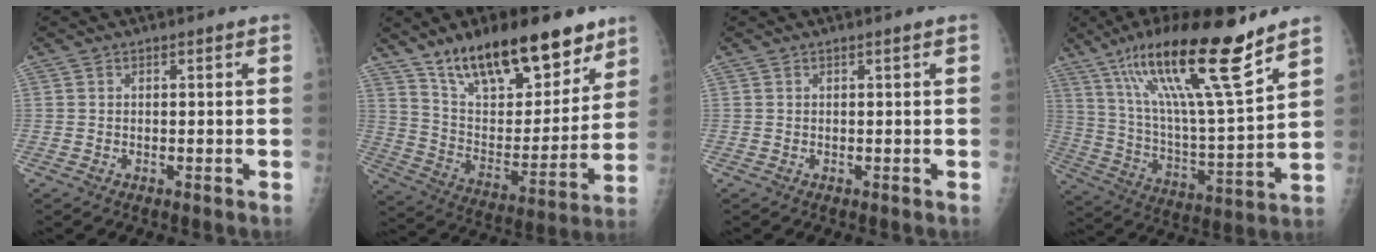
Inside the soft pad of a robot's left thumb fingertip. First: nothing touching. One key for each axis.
{"total": 23.6, "fx": 16.3, "fy": 9.8, "fz": 13.9, "tx": -0.175, "ty": -0.065, "tz": 0.271}
{"total": 0.0}
{"total": 23.0, "fx": 15.0, "fy": 3.2, "fz": 17.2, "tx": -0.285, "ty": -0.057, "tz": 0.264}